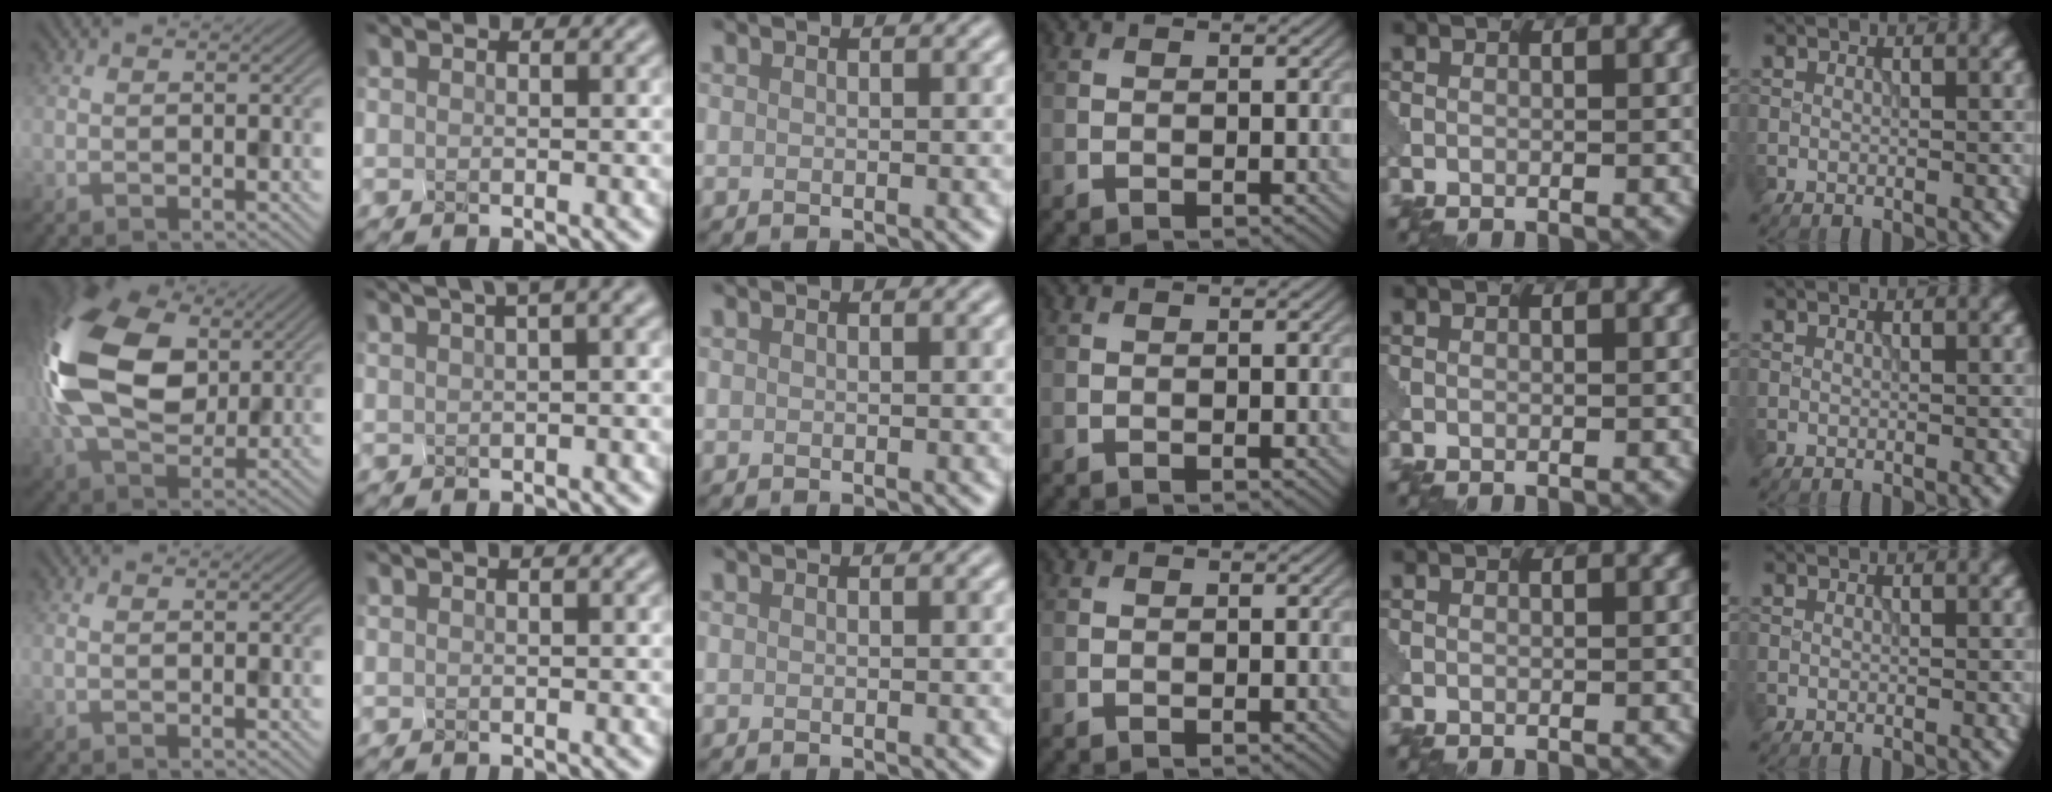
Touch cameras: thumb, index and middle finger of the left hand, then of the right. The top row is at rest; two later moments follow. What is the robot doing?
{"motion": "squeeze", "object": "clothespin"}